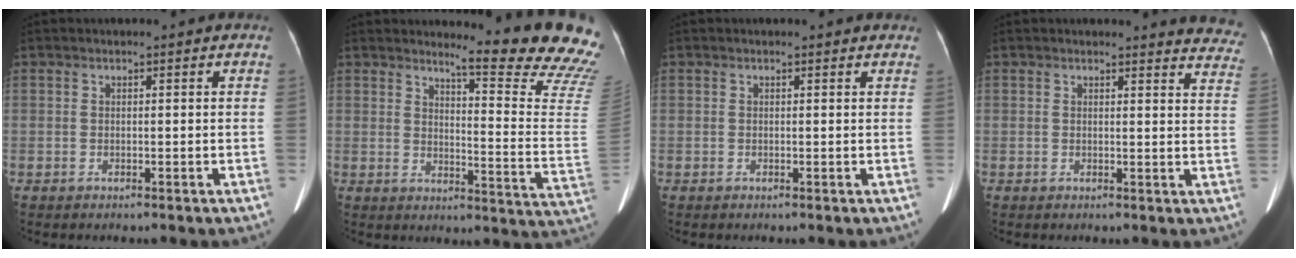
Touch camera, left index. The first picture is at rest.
{"total": 17.2, "force": [16.0, -0.6, 6.3], "torque": [-0.082, -0.145, 0.173]}
{"total": 2.3, "force": [2.1, 0.9, 0.4], "torque": [-0.010, 0.009, 0.011]}
{"total": 9.6, "force": [9.5, 1.5, 0.8], "torque": [0.030, -0.070, 0.059]}